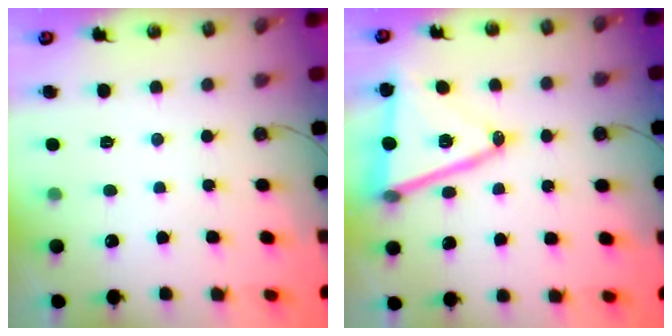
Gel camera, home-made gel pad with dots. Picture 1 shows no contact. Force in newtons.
{"total": 17.4, "press": 16.9, "slide": 3.8}